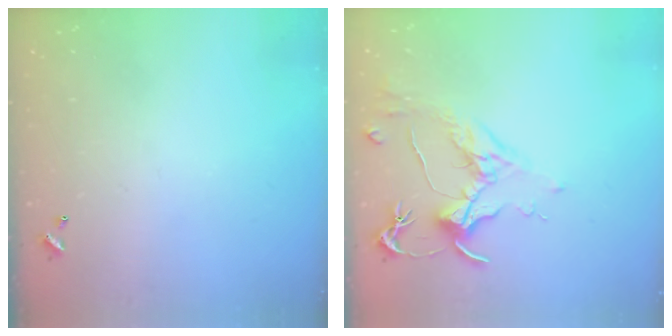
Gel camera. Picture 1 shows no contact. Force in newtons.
{"total": 1.8, "press": 1.6, "slide": 0.9}